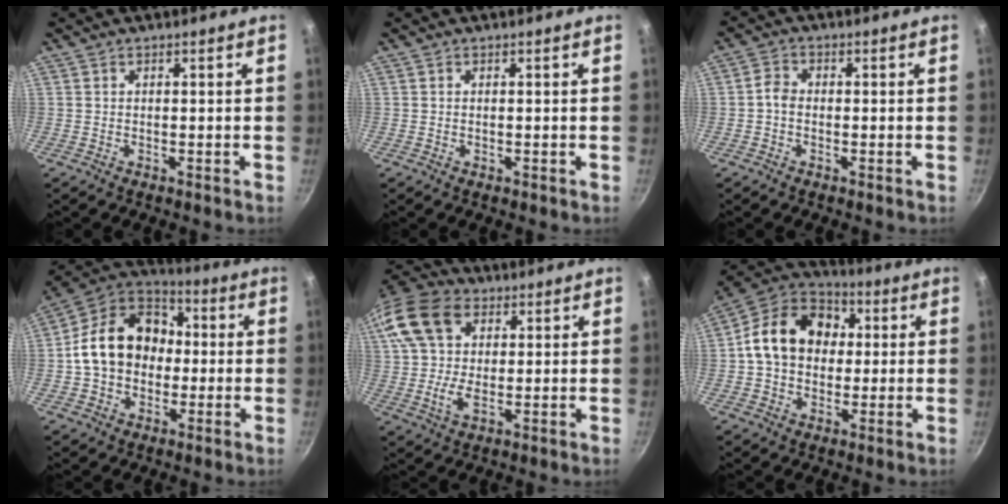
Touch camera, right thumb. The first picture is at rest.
{"total": 0.0}
{"total": 2.6, "force": [-0.7, 2.0, 1.6], "torque": [-0.031, 0.016, -0.022]}
{"total": 17.6, "force": [-0.1, 13.7, 11.0], "torque": [-0.155, 0.042, -0.016]}
{"total": 17.2, "force": [5.2, 11.8, 11.4], "torque": [-0.234, 0.015, 0.081]}
{"total": 16.4, "force": [1.9, 12.8, 10.1], "torque": [-0.142, 0.030, 0.015]}